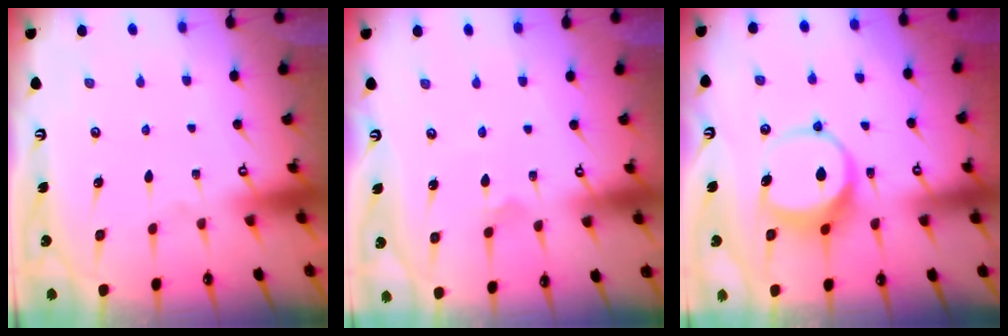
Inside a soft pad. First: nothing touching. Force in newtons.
{"total": 3.2, "press": 3.1, "slide": 0.6}
{"total": 8.4, "press": 8.3, "slide": 1.2}